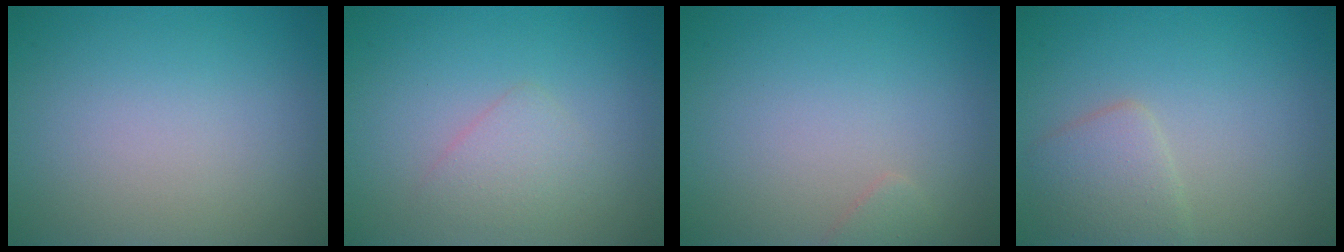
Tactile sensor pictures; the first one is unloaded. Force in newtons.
{"total": 1.7, "press": 1.7, "slide": 0.0}
{"total": 0.8, "press": 0.8, "slide": 0.1}
{"total": 2.6, "press": 2.6, "slide": 0.1}